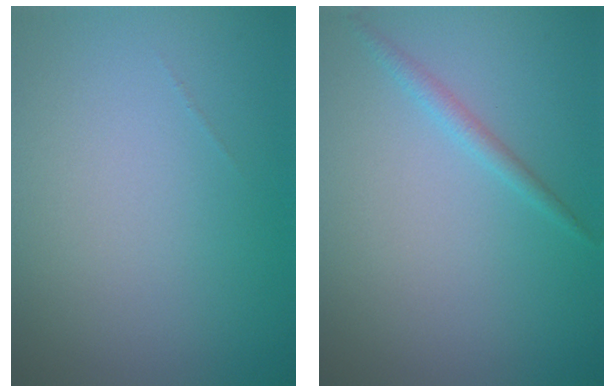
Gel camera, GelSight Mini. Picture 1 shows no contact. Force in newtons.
{"total": 1.3, "press": 1.3, "slide": 0.0}